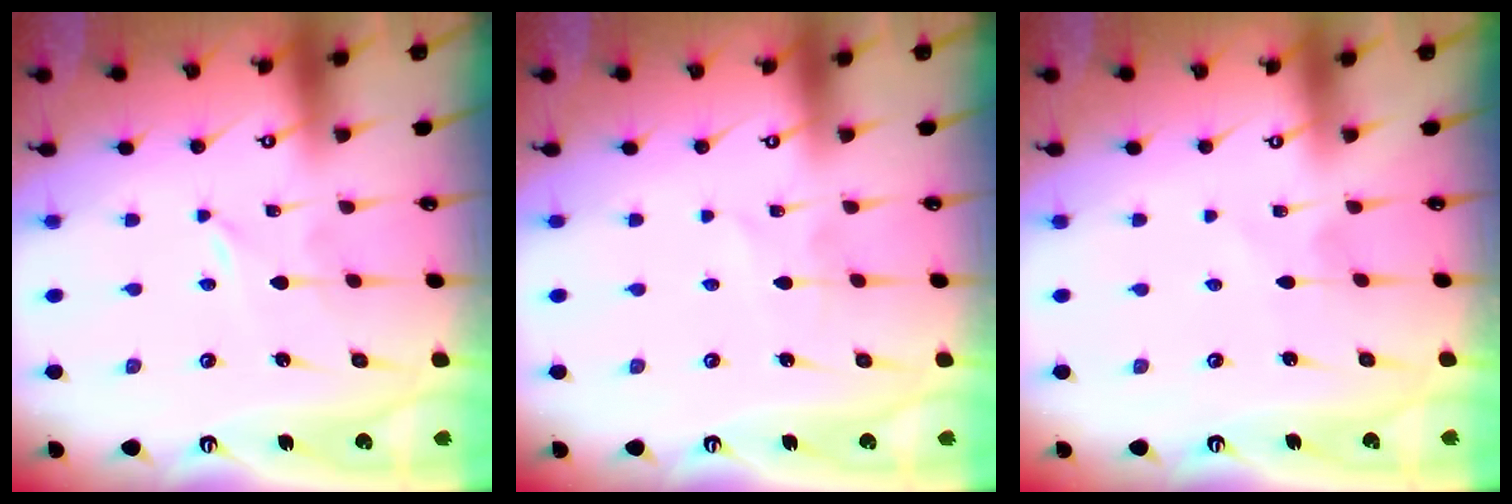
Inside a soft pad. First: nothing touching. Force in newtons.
{"total": 1.8, "press": 1.7, "slide": 0.2}
{"total": 2.2, "press": 2.2, "slide": 0.2}